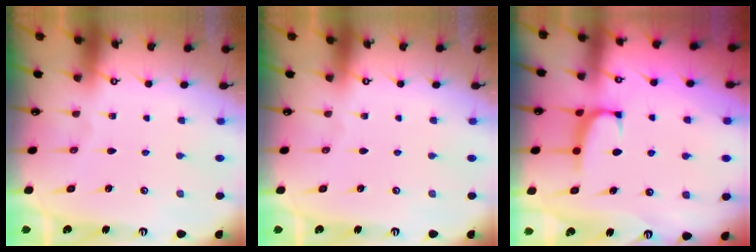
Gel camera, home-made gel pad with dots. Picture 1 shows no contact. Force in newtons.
{"total": 0.0}
{"total": 1.0, "press": 0.6, "slide": 0.7}